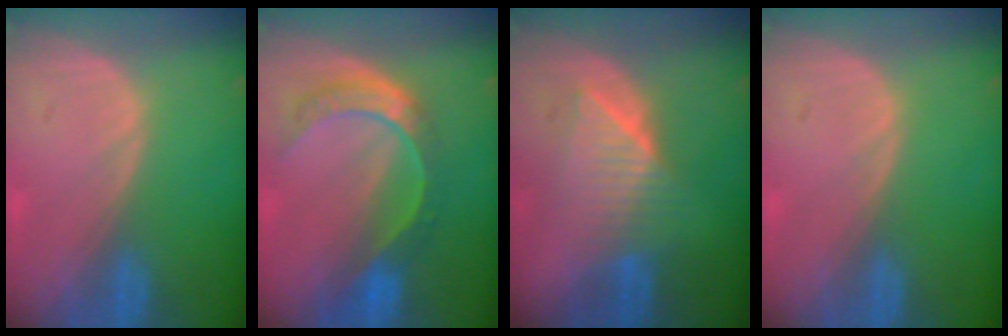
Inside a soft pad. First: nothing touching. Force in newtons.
{"total": 8.3, "press": 6.9, "slide": 4.6}
{"total": 6.4, "press": 6.3, "slide": 1.1}
{"total": 0.0}